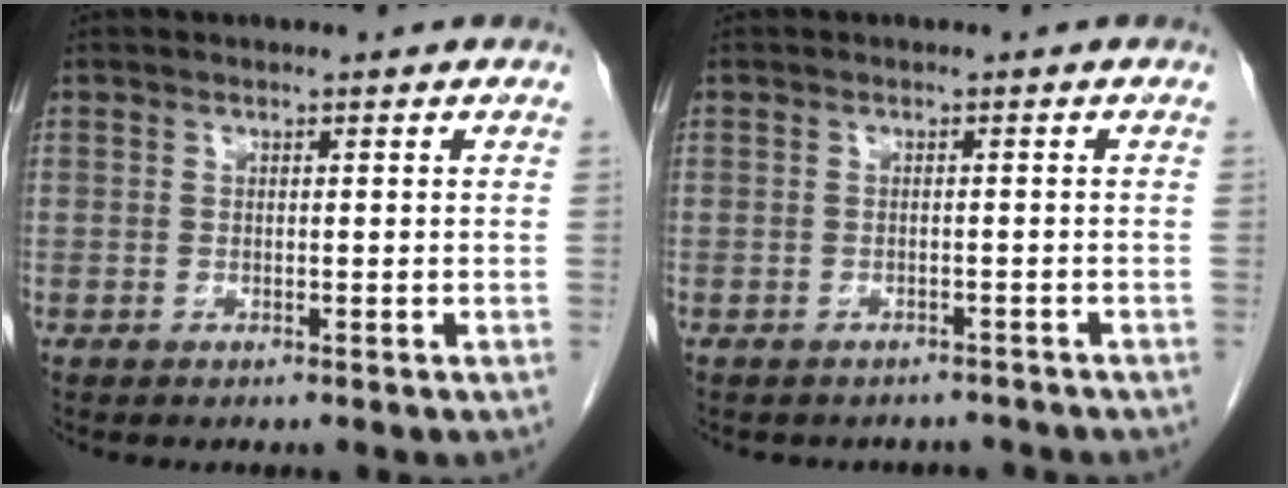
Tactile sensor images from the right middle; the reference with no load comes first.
{"total": 4.7, "force": [-4.3, 1.9, 0.4], "torque": [-0.009, 0.004, -0.047]}